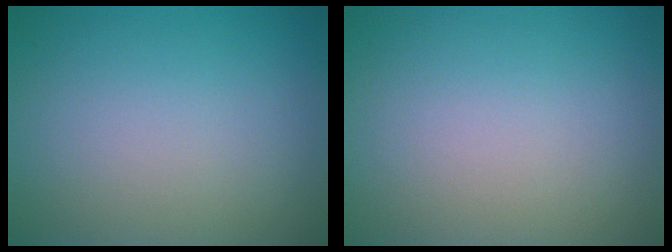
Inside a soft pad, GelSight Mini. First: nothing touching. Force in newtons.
{"total": 0.0}